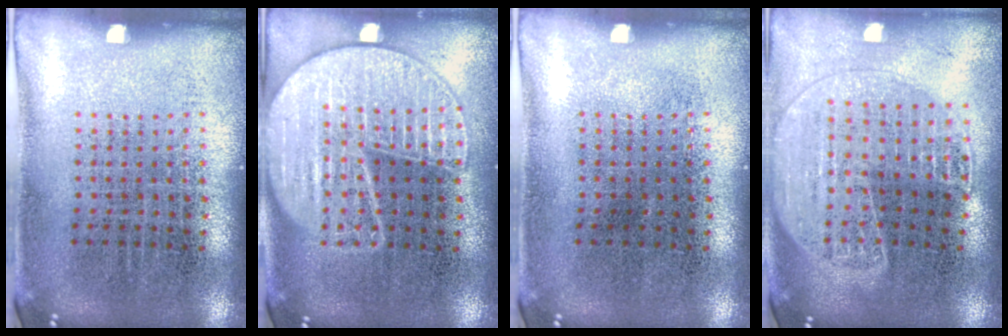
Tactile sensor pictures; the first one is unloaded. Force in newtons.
{"total": 3.6, "press": 3.6, "slide": 0.4}
{"total": 0.0}
{"total": 1.8, "press": 1.7, "slide": 0.7}